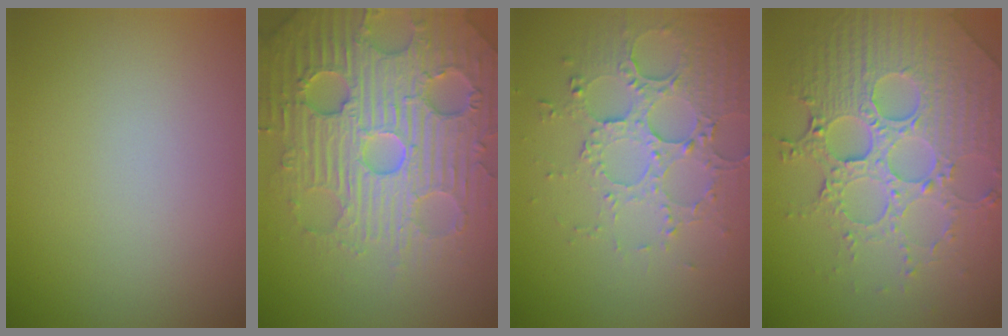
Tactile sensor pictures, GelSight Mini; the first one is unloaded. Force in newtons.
{"total": 7.8, "press": 7.6, "slide": 1.8}
{"total": 5.3, "press": 3.9, "slide": 3.6}
{"total": 8.2, "press": 6.0, "slide": 5.6}